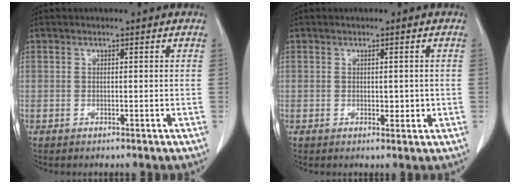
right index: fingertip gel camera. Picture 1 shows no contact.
{"total": 1.7, "force": [0.0, 1.0, 1.4], "torque": [-0.014, -0.001, 0.002]}